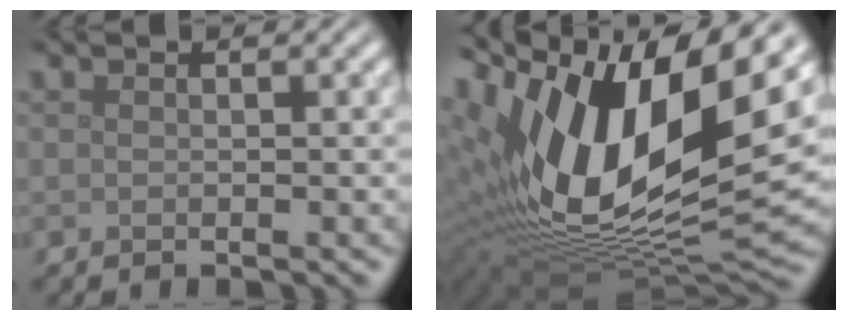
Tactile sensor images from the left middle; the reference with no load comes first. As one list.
[{"total": 18.2, "force": [4.5, 8.7, 15.4], "torque": [-0.306, 0.006, 0.077]}]